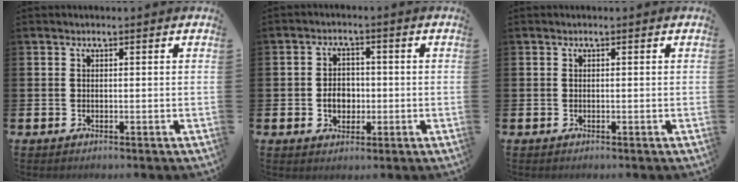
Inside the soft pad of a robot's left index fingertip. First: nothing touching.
{"total": 3.8, "force": [-0.6, 3.0, 2.3], "torque": [-0.030, 0.000, -0.019]}
{"total": 0.0}